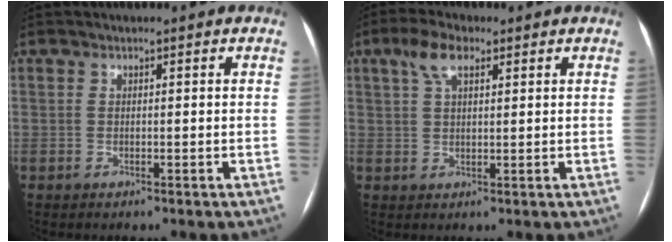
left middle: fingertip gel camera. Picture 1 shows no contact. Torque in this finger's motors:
{"motor_torque": [0.54, -0.36, 0.37, 0.10]}